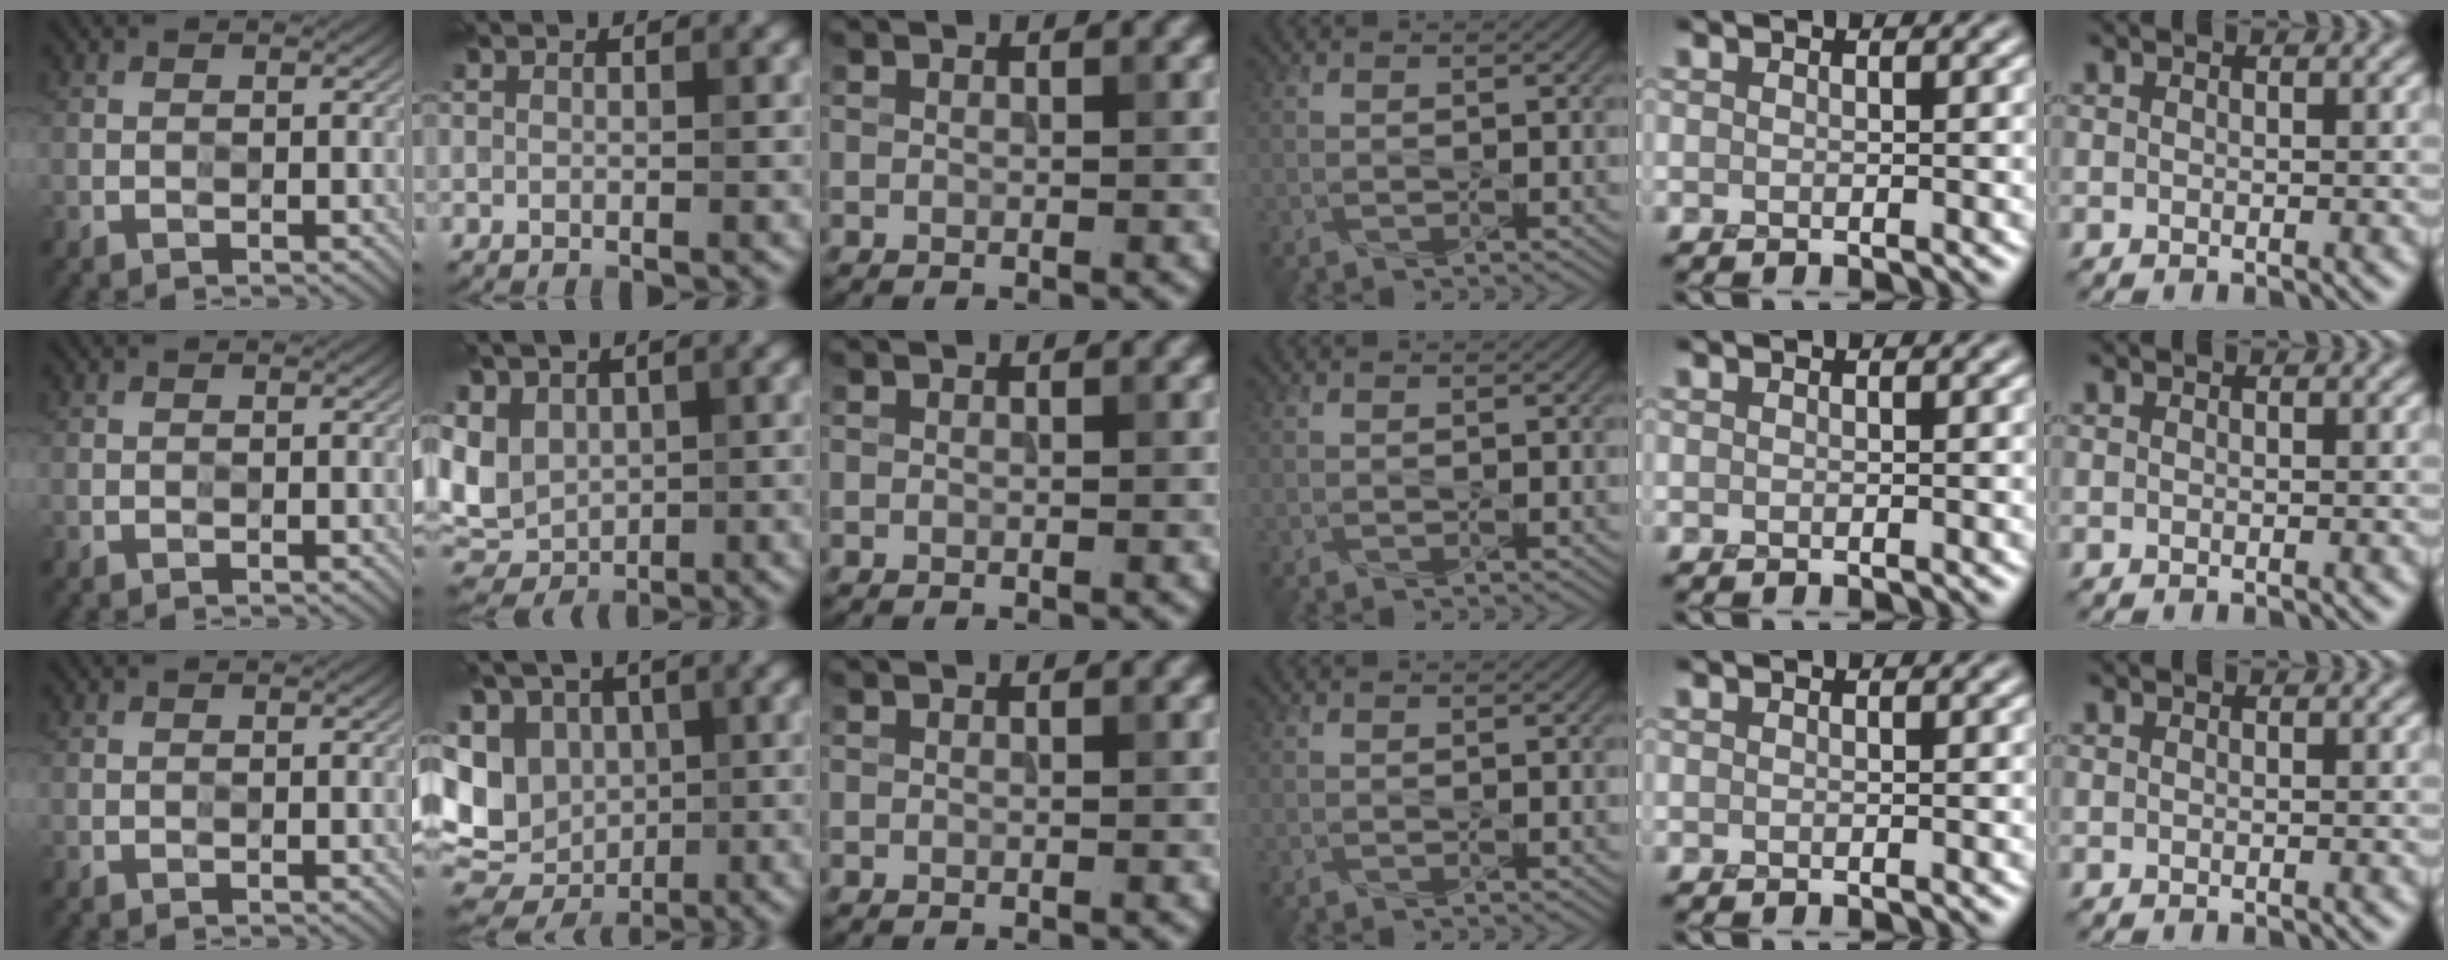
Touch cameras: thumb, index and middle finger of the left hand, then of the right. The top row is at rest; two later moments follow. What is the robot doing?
{"motion": "press", "object": "toy piano key"}